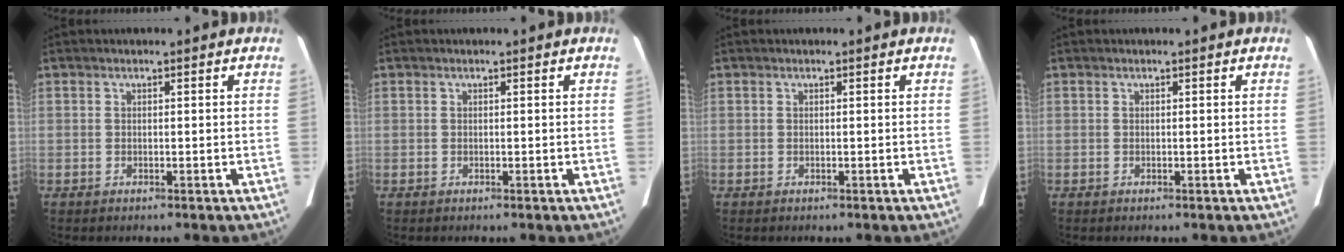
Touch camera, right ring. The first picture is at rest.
{"total": 0.0}
{"total": 0.0}
{"total": 0.0}